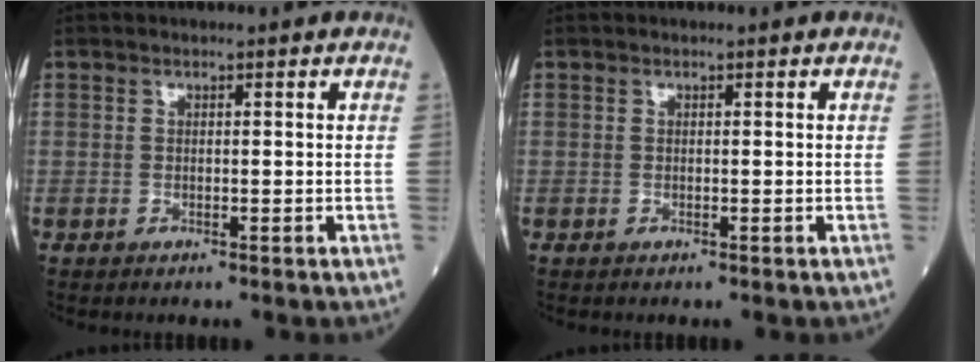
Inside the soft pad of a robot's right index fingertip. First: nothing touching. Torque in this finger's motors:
{"motor_torque": [0.00, 0.00, 0.00, -0.01]}